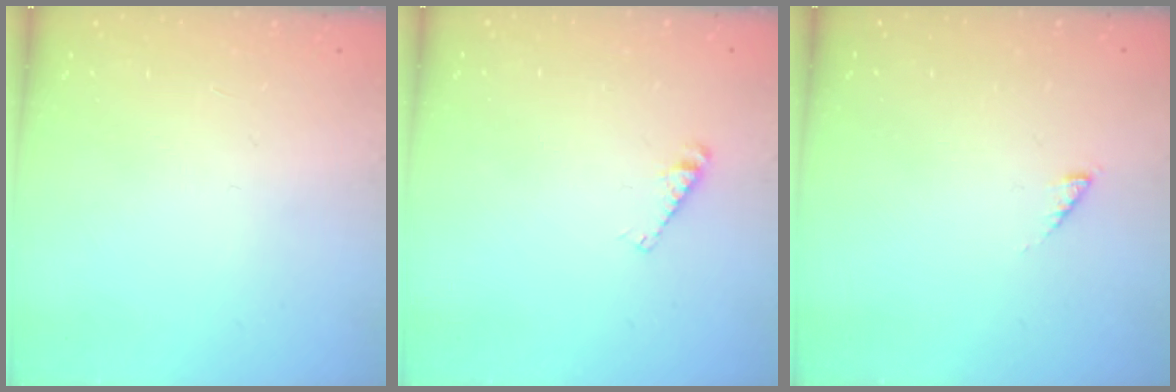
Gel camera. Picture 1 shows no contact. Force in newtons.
{"total": 3.5, "press": 3.5, "slide": 0.1}
{"total": 1.2, "press": 1.2, "slide": 0.3}